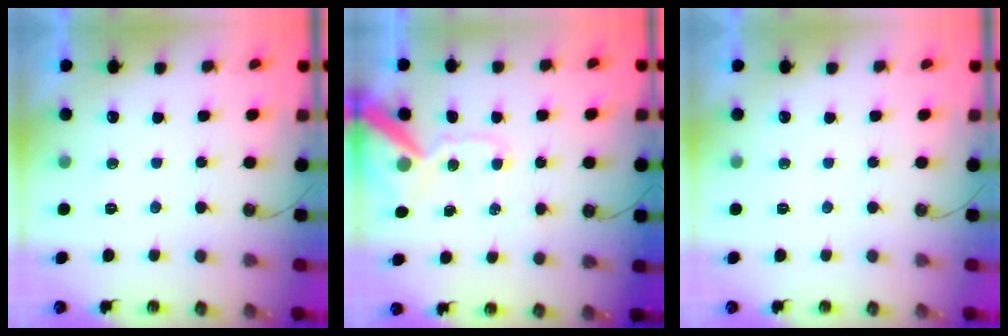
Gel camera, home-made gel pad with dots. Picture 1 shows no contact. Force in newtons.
{"total": 13.5, "press": 13.4, "slide": 1.9}
{"total": 0.0}